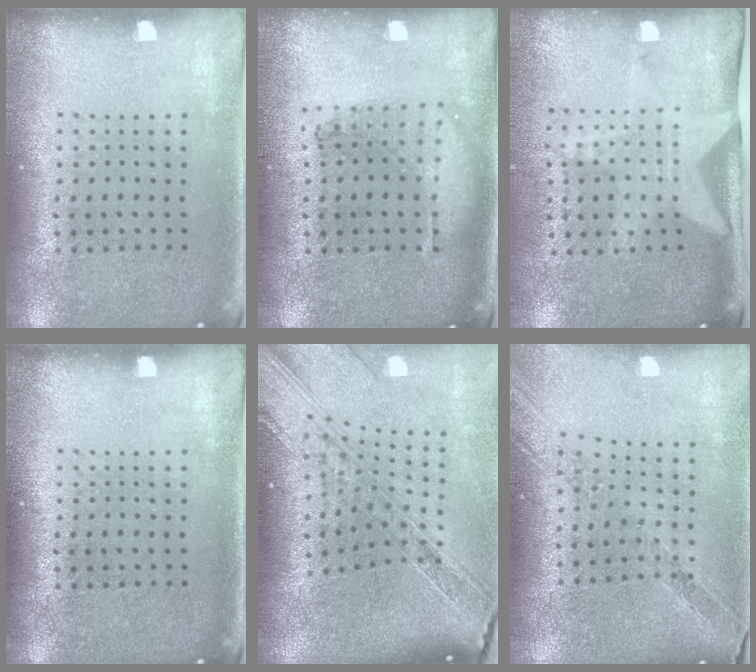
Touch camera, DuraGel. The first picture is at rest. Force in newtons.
{"total": 0.9, "press": 0.9, "slide": 0.2}
{"total": 2.0, "press": 1.5, "slide": 1.4}
{"total": 0.0}
{"total": 3.1, "press": 2.4, "slide": 2.1}
{"total": 1.2, "press": 1.2, "slide": 0.2}